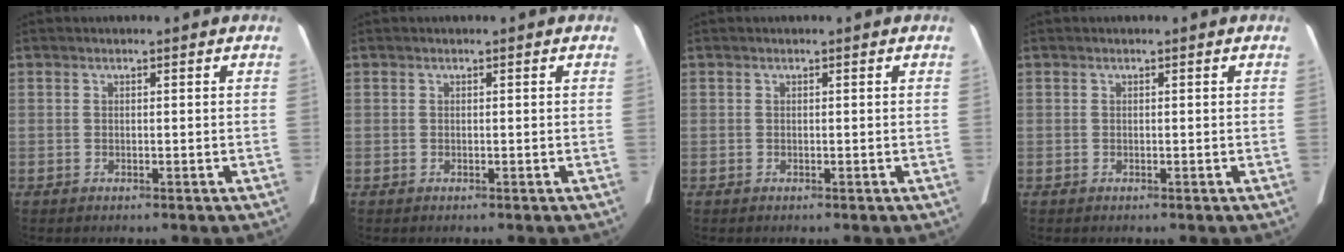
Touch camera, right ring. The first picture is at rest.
{"total": 0.0}
{"total": 0.0}
{"total": 0.0}